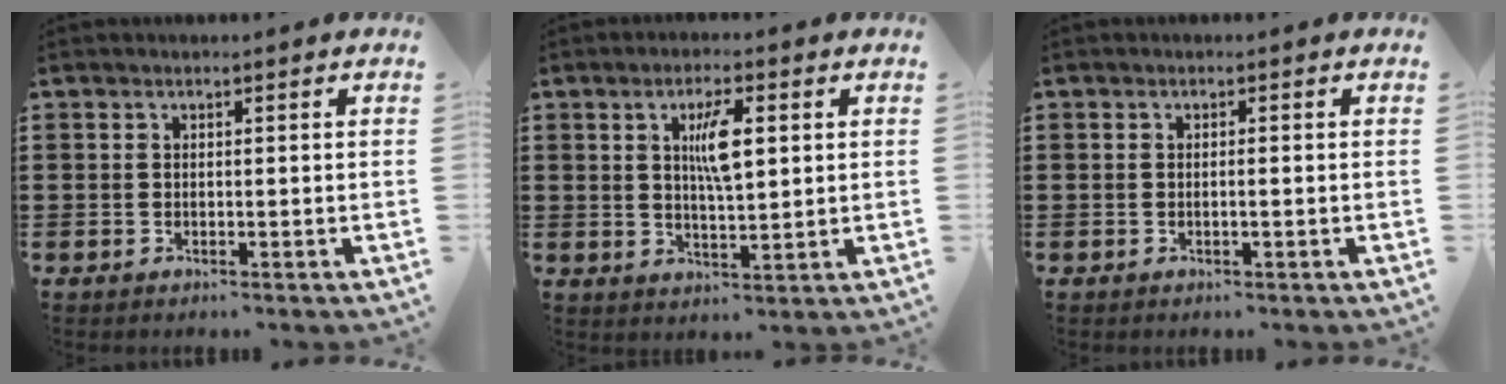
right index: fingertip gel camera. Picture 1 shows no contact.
{"total": 6.0, "force": [1.5, 1.7, 5.6], "torque": [-0.096, 0.001, 0.019]}
{"total": 0.7, "force": [-0.3, -0.1, 0.7], "torque": [-0.012, -0.005, -0.005]}